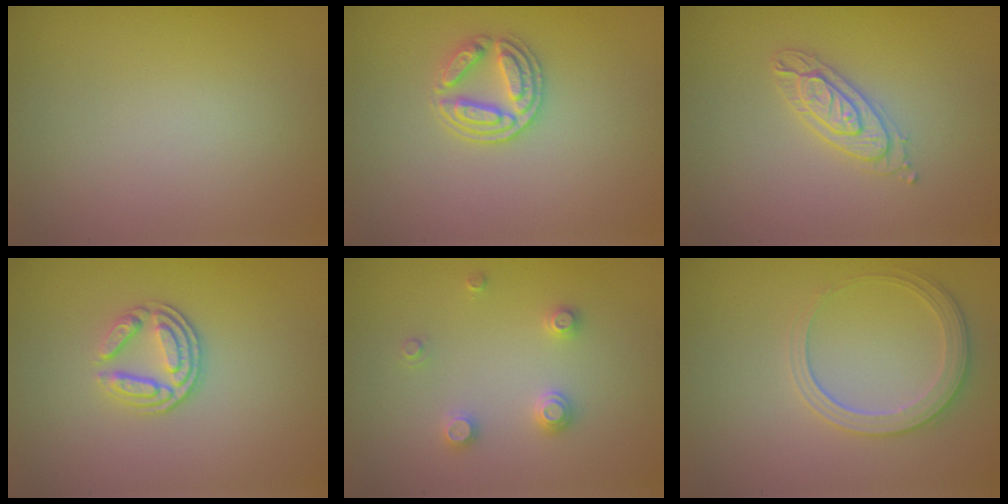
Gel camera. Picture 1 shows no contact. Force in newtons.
{"total": 2.9, "press": 2.7, "slide": 1.0}
{"total": 2.3, "press": 2.2, "slide": 0.5}
{"total": 3.6, "press": 2.7, "slide": 2.4}
{"total": 2.0, "press": 2.0, "slide": 0.2}
{"total": 2.7, "press": 2.5, "slide": 1.2}